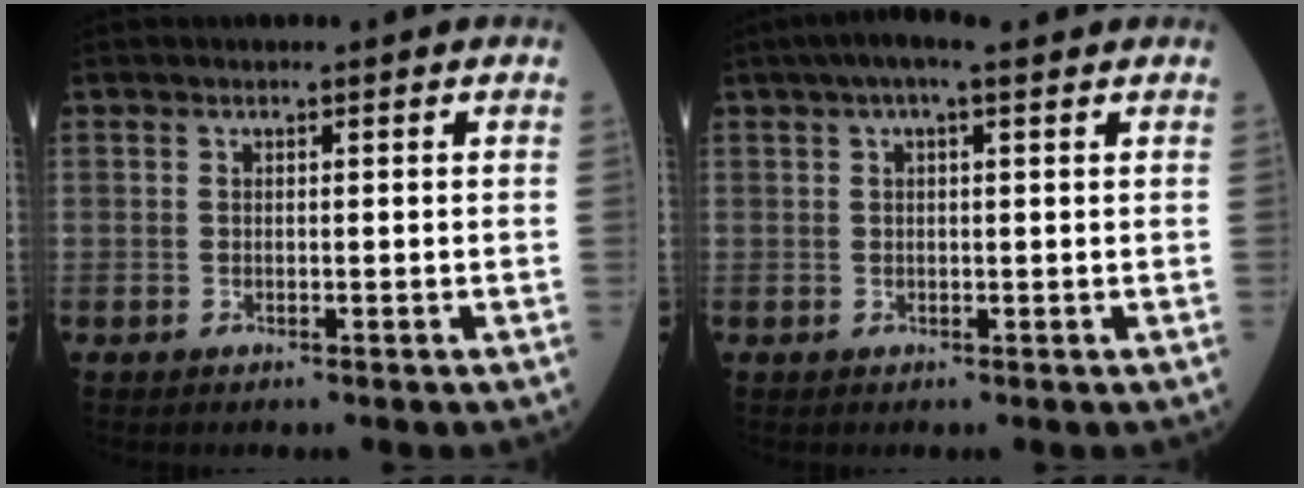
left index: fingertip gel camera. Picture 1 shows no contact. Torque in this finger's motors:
{"motor_torque": [0.52, -0.50, 0.23, 0.04]}